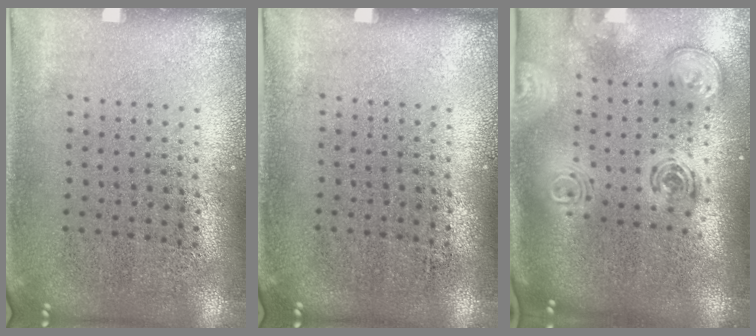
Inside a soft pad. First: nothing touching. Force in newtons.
{"total": 0.0}
{"total": 3.1, "press": 2.1, "slide": 2.2}